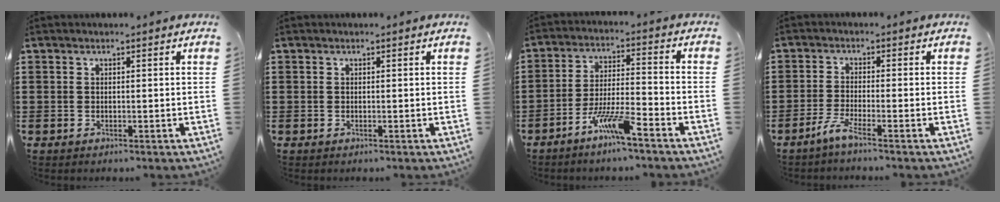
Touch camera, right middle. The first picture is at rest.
{"total": 0.0}
{"total": 7.5, "force": [-5.4, 0.6, 5.2], "torque": [-0.116, -0.008, -0.108]}
{"total": 3.4, "force": [-2.3, 0.0, 2.5], "torque": [-0.055, -0.008, -0.047]}